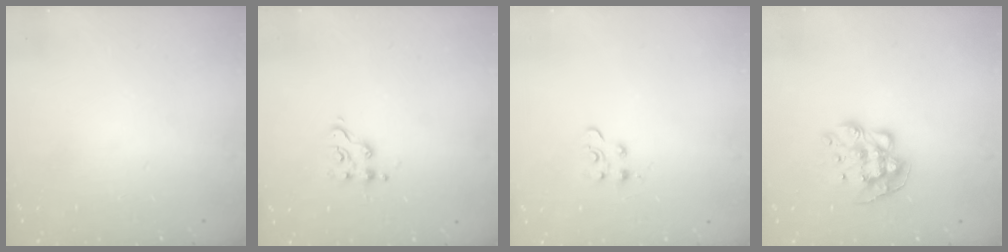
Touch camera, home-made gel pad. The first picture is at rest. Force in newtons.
{"total": 4.8, "press": 4.7, "slide": 0.5}
{"total": 4.4, "press": 4.4, "slide": 0.5}
{"total": 9.6, "press": 9.6, "slide": 0.4}